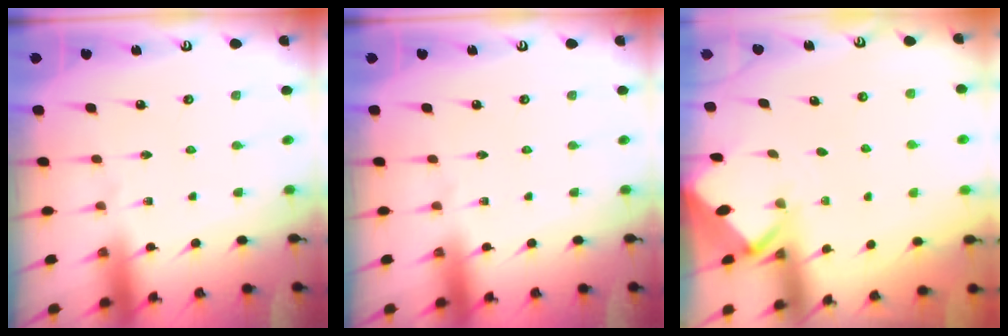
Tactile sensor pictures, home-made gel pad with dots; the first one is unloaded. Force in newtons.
{"total": 0.0}
{"total": 2.2, "press": 2.2, "slide": 0.2}